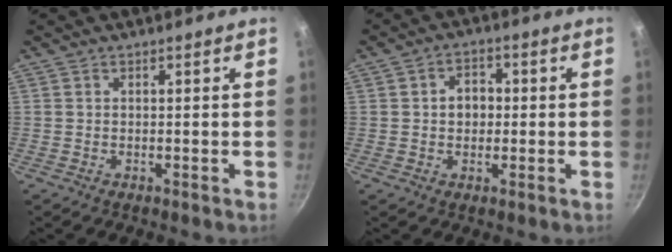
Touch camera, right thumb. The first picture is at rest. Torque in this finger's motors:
{"motor_torque": [-0.51, 0.53, 0.37, 0.52, 0.11]}